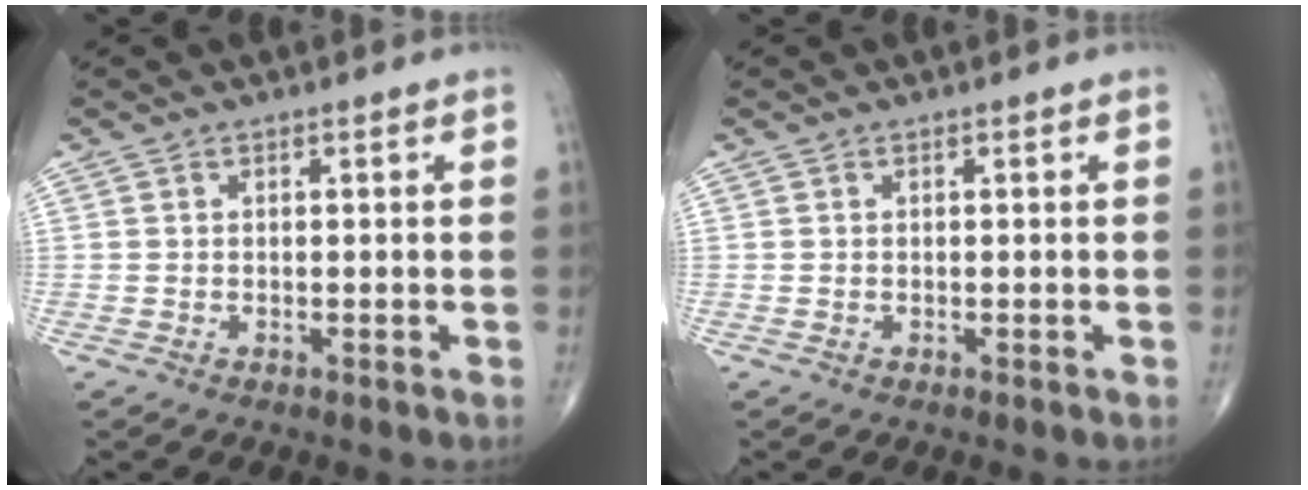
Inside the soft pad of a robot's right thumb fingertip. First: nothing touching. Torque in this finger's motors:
{"motor_torque": [0.01, 0.00, -0.01, -0.01, 0.00]}